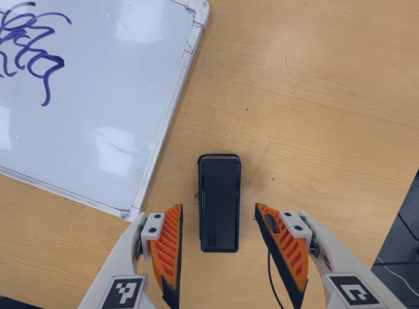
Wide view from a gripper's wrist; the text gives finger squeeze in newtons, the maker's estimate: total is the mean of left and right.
{"total": 0.0}